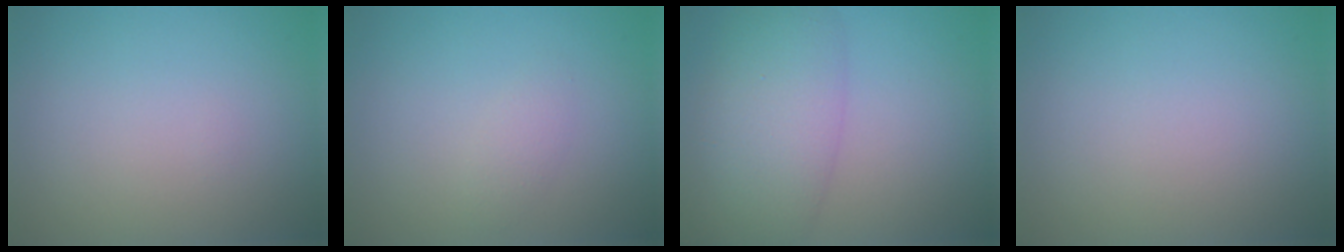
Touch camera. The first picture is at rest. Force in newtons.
{"total": 1.1, "press": 1.1, "slide": 0.1}
{"total": 7.4, "press": 7.4, "slide": 0.1}
{"total": 0.0}